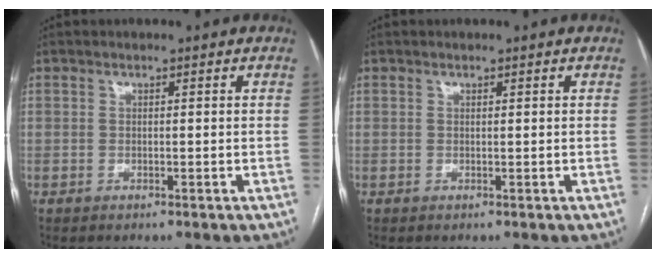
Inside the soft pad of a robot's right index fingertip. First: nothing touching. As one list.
[{"total": 0.0}]